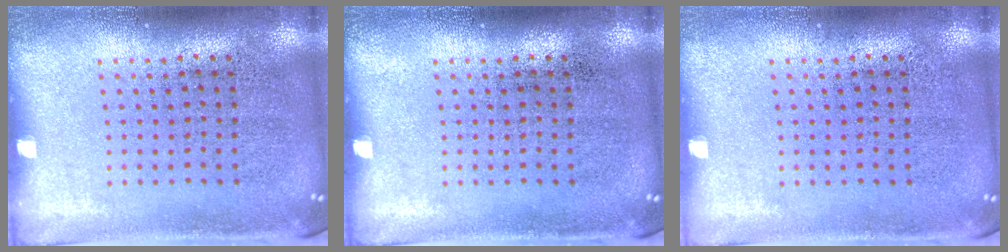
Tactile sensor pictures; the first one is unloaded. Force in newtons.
{"total": 0.0}
{"total": 0.0}